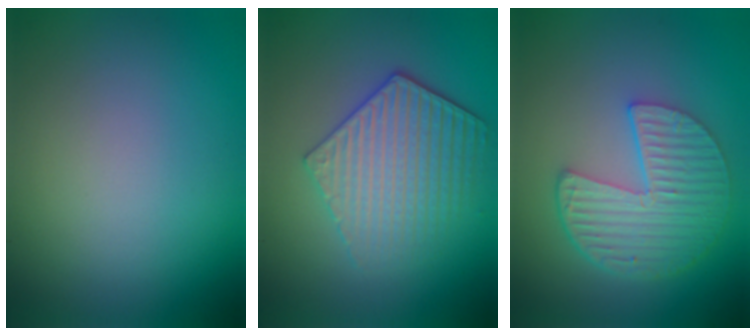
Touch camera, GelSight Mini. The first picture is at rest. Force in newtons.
{"total": 4.3, "press": 3.9, "slide": 1.8}
{"total": 5.6, "press": 4.1, "slide": 3.8}